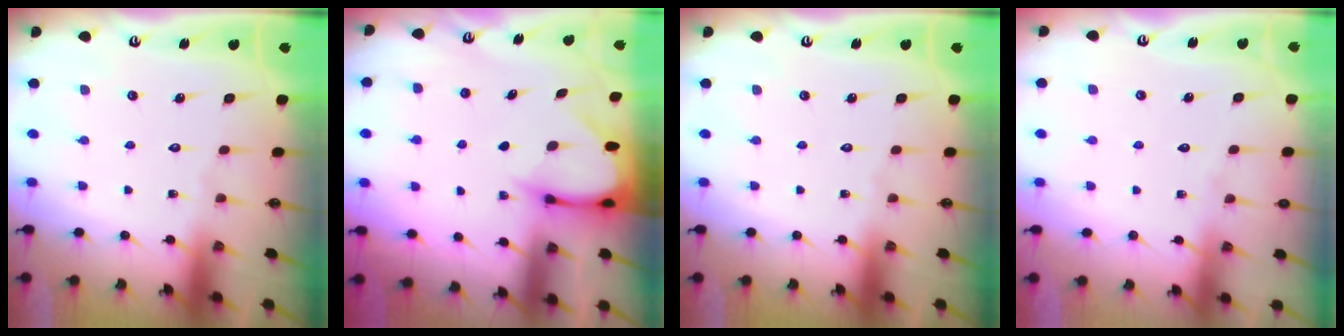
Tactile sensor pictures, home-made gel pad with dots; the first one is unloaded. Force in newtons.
{"total": 3.2, "press": 3.2, "slide": 0.3}
{"total": 0.0}
{"total": 2.8, "press": 2.7, "slide": 0.4}